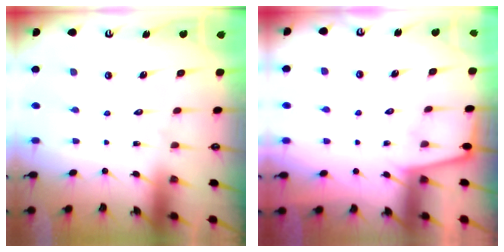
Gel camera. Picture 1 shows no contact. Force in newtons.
{"total": 2.1, "press": 2.0, "slide": 0.3}